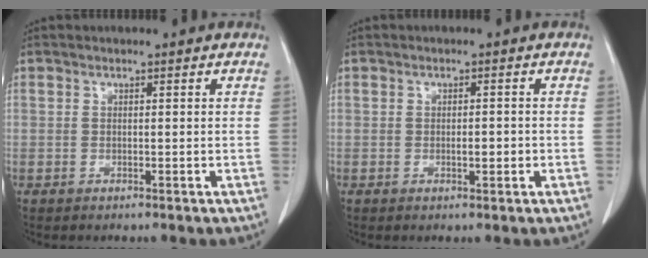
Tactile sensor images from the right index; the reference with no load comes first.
{"total": 1.7, "force": [-0.4, 0.5, 1.6], "torque": [-0.028, 0.001, -0.004]}